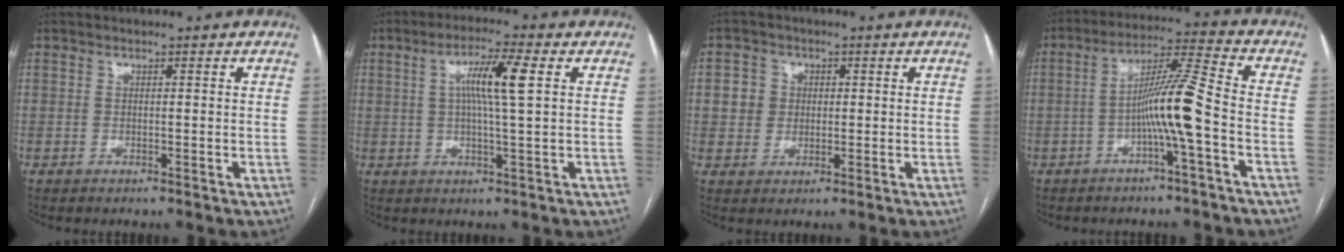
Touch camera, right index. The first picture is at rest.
{"total": 7.4, "force": [1.7, 0.0, 7.2], "torque": [-0.131, 0.008, 0.030]}
{"total": 4.1, "force": [0.6, 3.9, 1.0], "torque": [-0.017, 0.014, 0.015]}
{"total": 9.0, "force": [-2.6, -0.9, 8.6], "torque": [-0.159, 0.020, -0.046]}